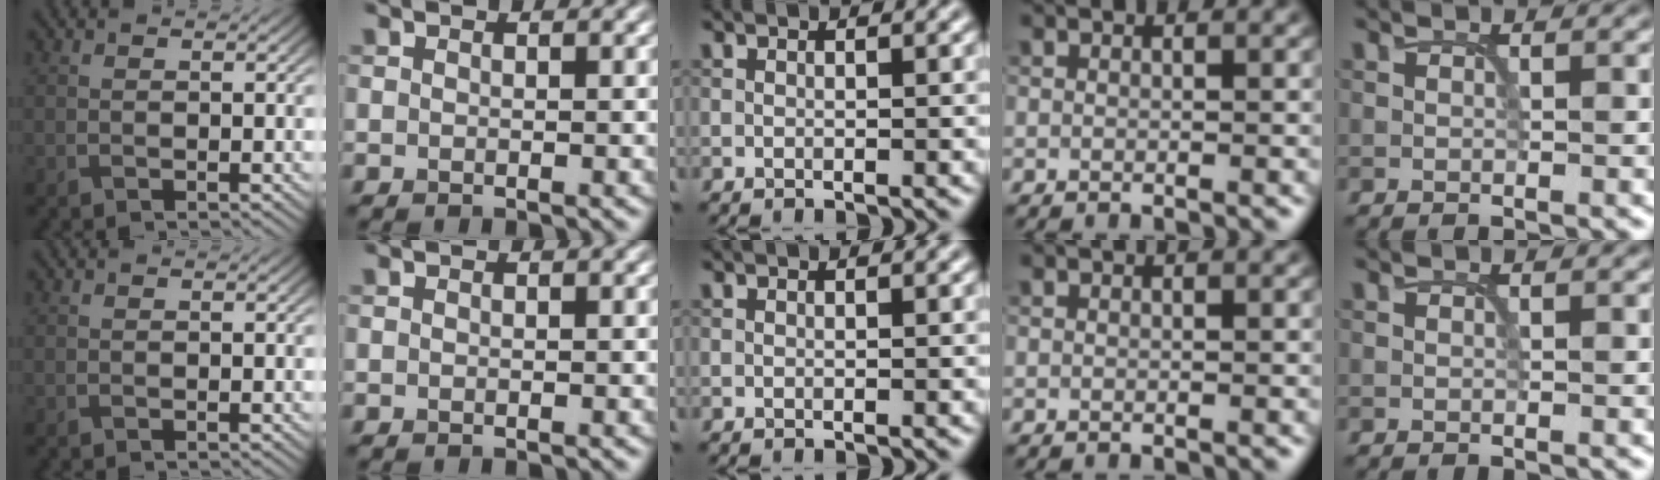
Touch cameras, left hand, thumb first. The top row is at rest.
{}